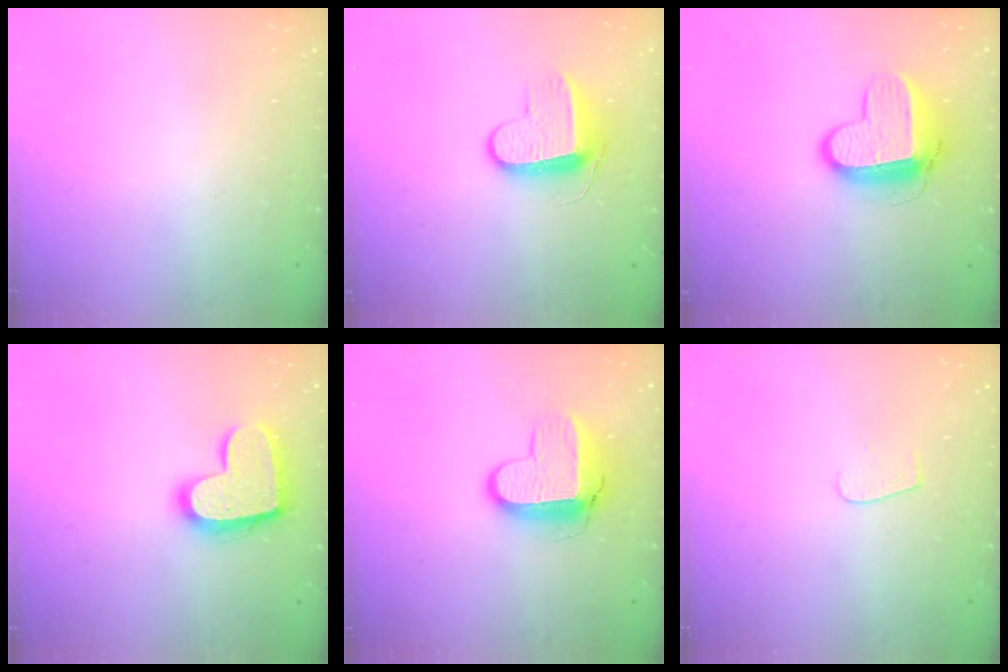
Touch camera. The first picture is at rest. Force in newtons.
{"total": 9.1, "press": 9.1, "slide": 0.3}
{"total": 11.7, "press": 11.6, "slide": 1.3}
{"total": 16.9, "press": 16.8, "slide": 1.2}
{"total": 10.3, "press": 10.3, "slide": 1.2}
{"total": 3.9, "press": 3.9, "slide": 0.4}